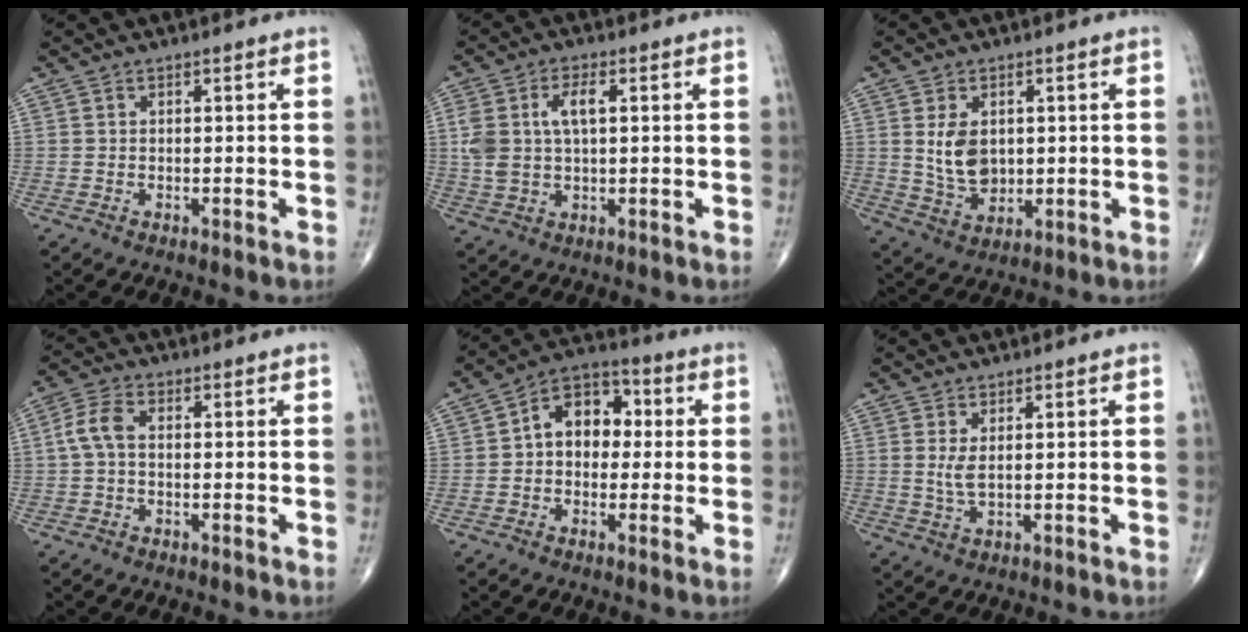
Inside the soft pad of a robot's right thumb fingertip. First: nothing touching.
{"total": 8.1, "force": [1.7, 4.1, 6.7], "torque": [-0.145, 0.011, 0.036]}
{"total": 7.6, "force": [1.2, 5.2, 5.4], "torque": [-0.079, -0.014, 0.036]}
{"total": 4.9, "force": [0.1, 2.9, 4.0], "torque": [-0.088, 0.016, -0.004]}
{"total": 10.3, "force": [0.8, 7.4, 7.1], "torque": [-0.077, 0.029, -0.001]}
{"total": 2.7, "force": [0.7, 0.9, 2.5], "torque": [-0.053, -0.009, 0.021]}